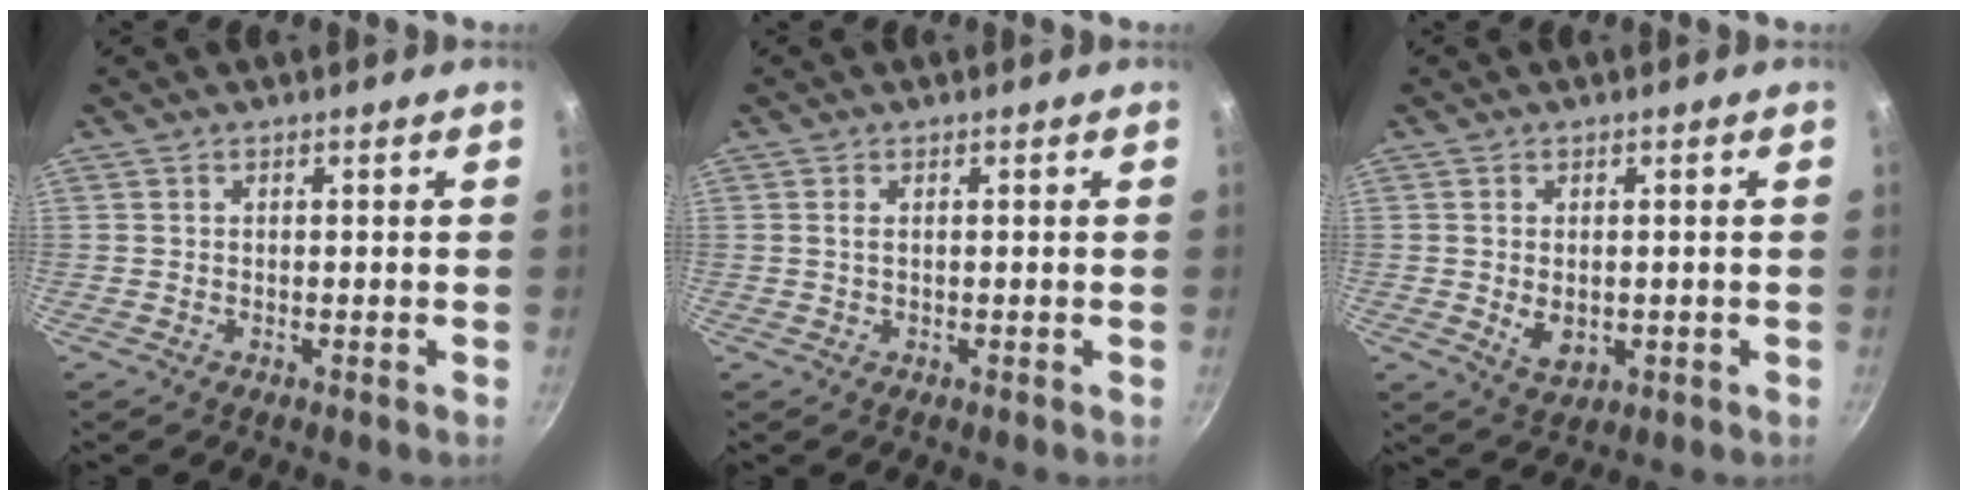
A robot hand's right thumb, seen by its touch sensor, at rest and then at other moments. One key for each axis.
{"total": 1.0, "fx": 0.2, "fy": 0.5, "fz": 0.9, "tx": -0.017, "ty": 0.001, "tz": 0.003}
{"total": 4.5, "fx": -0.3, "fy": 3.1, "fz": 3.3, "tx": -0.052, "ty": -0.009, "tz": 0.005}